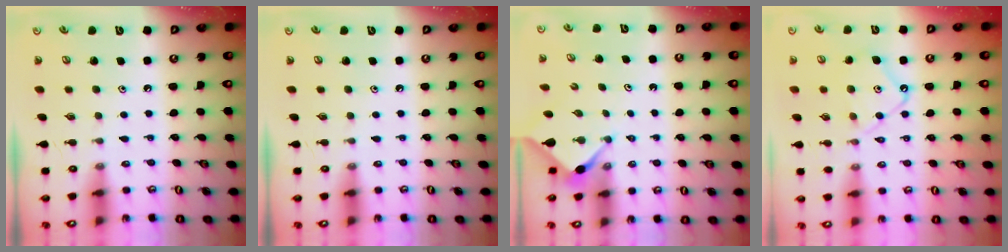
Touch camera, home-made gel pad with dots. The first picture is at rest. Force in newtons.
{"total": 0.0}
{"total": 2.8, "press": 2.8, "slide": 0.5}
{"total": 11.2, "press": 11.1, "slide": 1.1}